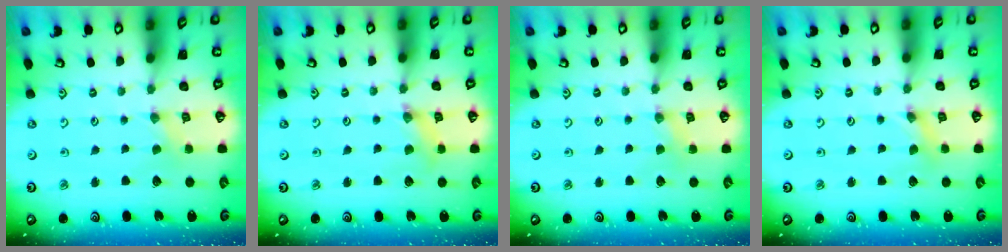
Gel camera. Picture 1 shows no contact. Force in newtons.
{"total": 2.4, "press": 2.3, "slide": 0.4}
{"total": 1.4, "press": 1.4, "slide": 0.3}
{"total": 1.6, "press": 1.6, "slide": 0.3}